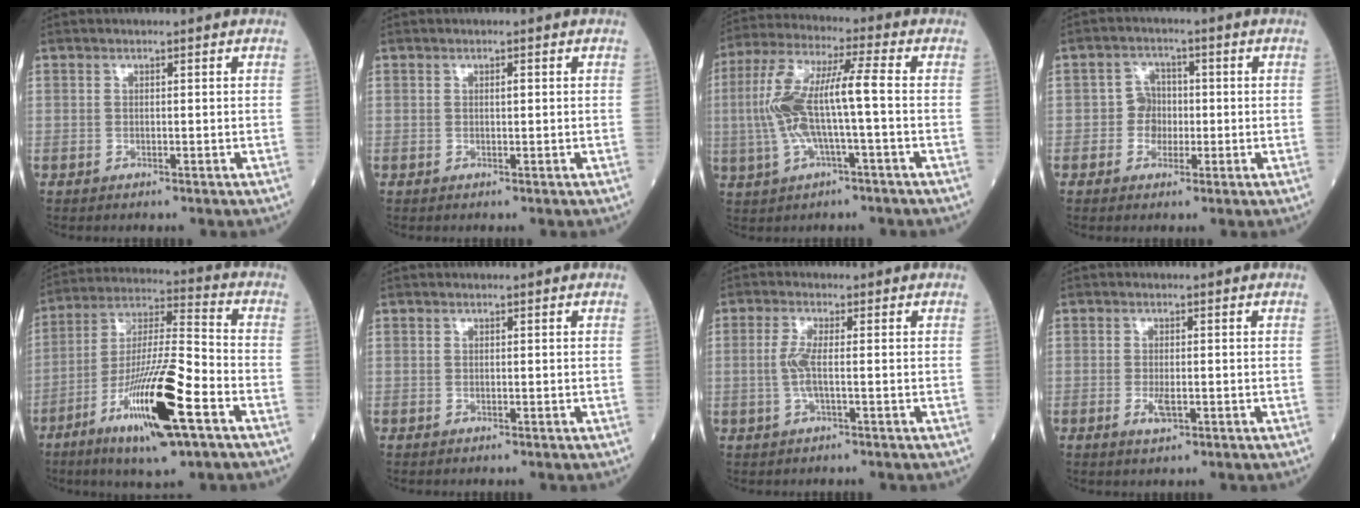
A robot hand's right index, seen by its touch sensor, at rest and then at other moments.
{"total": 0.6, "force": [0.1, 0.1, 0.6], "torque": [-0.011, 0.000, 0.002]}
{"total": 12.0, "force": [-0.9, 1.5, 11.9], "torque": [-0.253, 0.024, -0.019]}
{"total": 3.7, "force": [-0.5, 3.4, 1.4], "torque": [-0.017, 0.010, -0.012]}
{"total": 17.9, "force": [-8.1, 1.9, 15.9], "torque": [-0.307, -0.019, -0.142]}
{"total": 0.0}
{"total": 3.3, "force": [-0.3, 0.4, 3.3], "torque": [-0.077, -0.004, -0.009]}
{"total": 2.3, "force": [-0.7, 0.7, 2.1], "torque": [-0.043, -0.004, -0.010]}